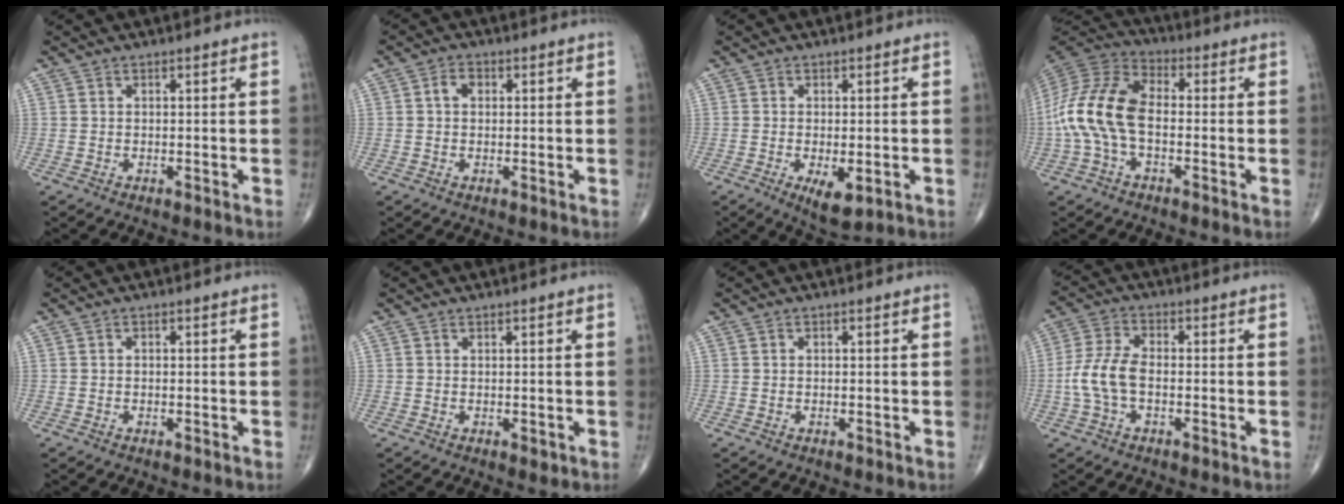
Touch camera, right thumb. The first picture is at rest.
{"total": 2.5, "force": [0.4, 1.8, 1.6], "torque": [-0.024, 0.010, 0.004]}
{"total": 5.3, "force": [-1.7, 2.2, 4.5], "torque": [-0.073, -0.013, -0.020]}
{"total": 14.3, "force": [-1.9, 8.0, 11.7], "torque": [-0.249, 0.035, -0.044]}
{"total": 0.0}
{"total": 0.9, "force": [0.0, 0.5, 0.7], "torque": [-0.006, -0.002, 0.002]}
{"total": 0.0}
{"total": 7.8, "force": [-1.4, 4.1, 6.4], "torque": [-0.152, 0.023, -0.031]}